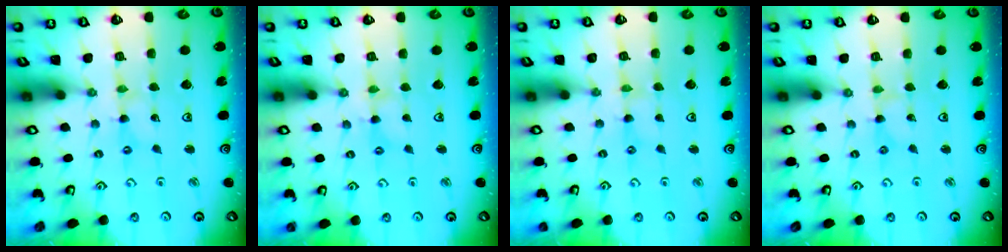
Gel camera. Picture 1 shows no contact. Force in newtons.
{"total": 1.6, "press": 1.6, "slide": 0.2}
{"total": 0.0}
{"total": 0.0}